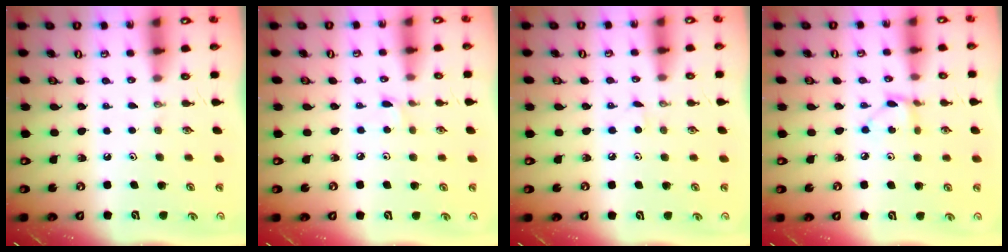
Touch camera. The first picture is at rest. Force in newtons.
{"total": 2.8, "press": 2.8, "slide": 0.4}
{"total": 2.8, "press": 2.8, "slide": 0.3}
{"total": 4.8, "press": 4.7, "slide": 0.5}